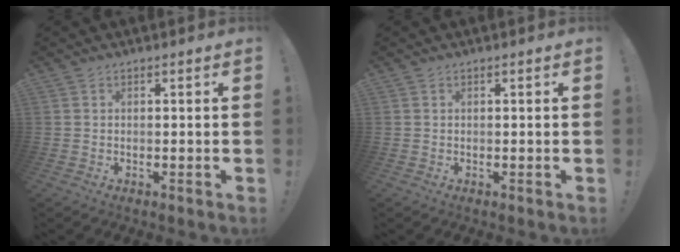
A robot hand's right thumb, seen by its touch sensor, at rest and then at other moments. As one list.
[{"total": 0.0}]